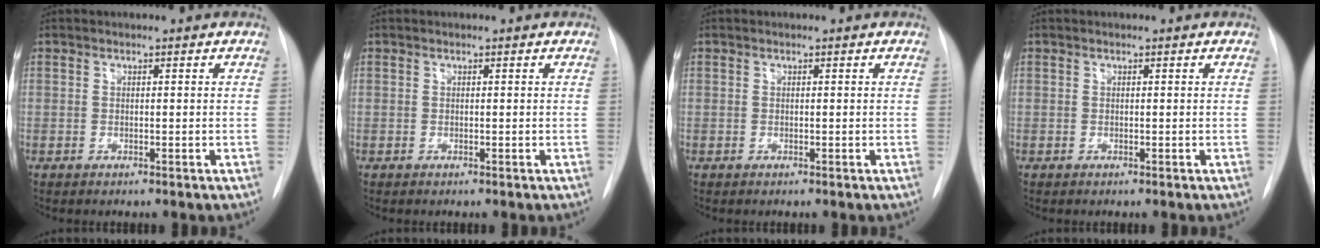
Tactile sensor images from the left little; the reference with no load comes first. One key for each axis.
{"total": 0.0}
{"total": 0.0}
{"total": 0.0}